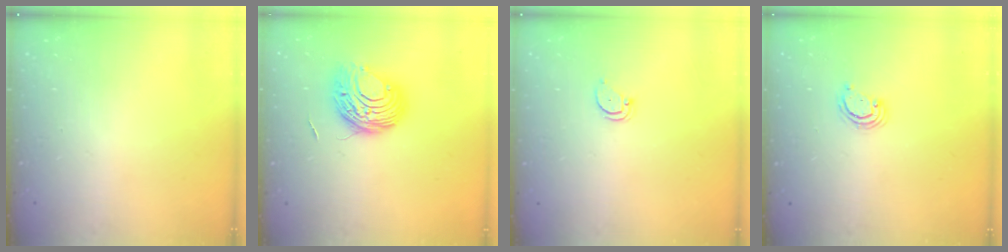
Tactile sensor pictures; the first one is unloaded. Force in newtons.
{"total": 9.4, "press": 9.4, "slide": 0.8}
{"total": 2.6, "press": 2.6, "slide": 0.0}
{"total": 2.5, "press": 2.5, "slide": 0.3}